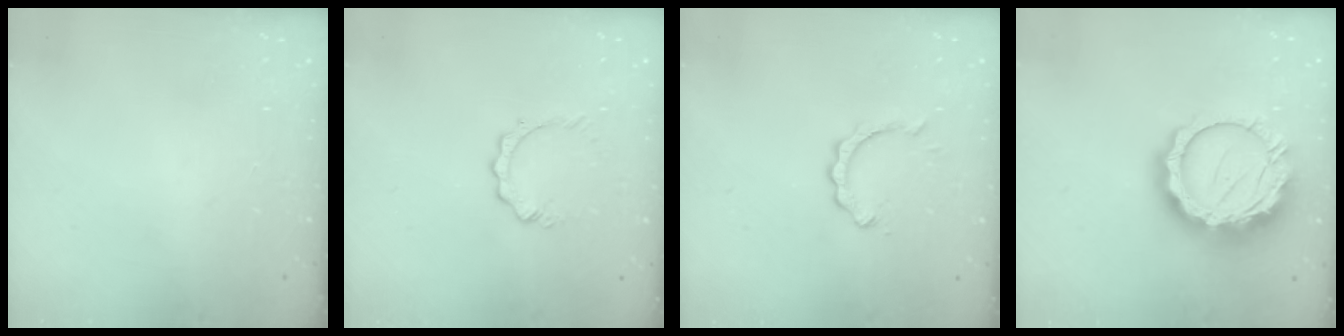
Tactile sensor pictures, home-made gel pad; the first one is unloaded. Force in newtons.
{"total": 2.9, "press": 2.9, "slide": 0.3}
{"total": 2.7, "press": 2.6, "slide": 0.3}
{"total": 18.3, "press": 18.3, "slide": 1.5}